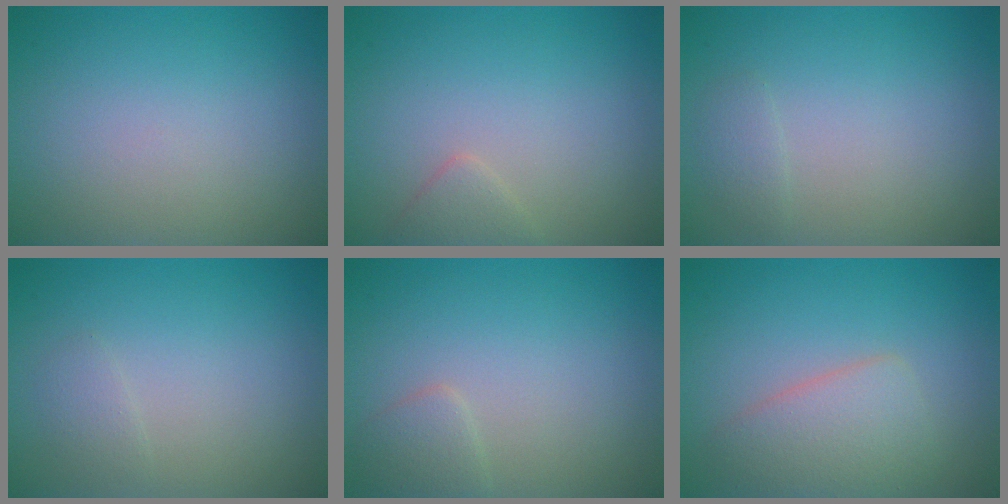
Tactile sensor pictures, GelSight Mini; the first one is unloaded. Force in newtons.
{"total": 1.3, "press": 1.3, "slide": 0.0}
{"total": 0.9, "press": 0.9, "slide": 0.0}
{"total": 0.9, "press": 0.9, "slide": 0.0}
{"total": 1.5, "press": 1.5, "slide": 0.0}
{"total": 3.6, "press": 3.6, "slide": 0.3}